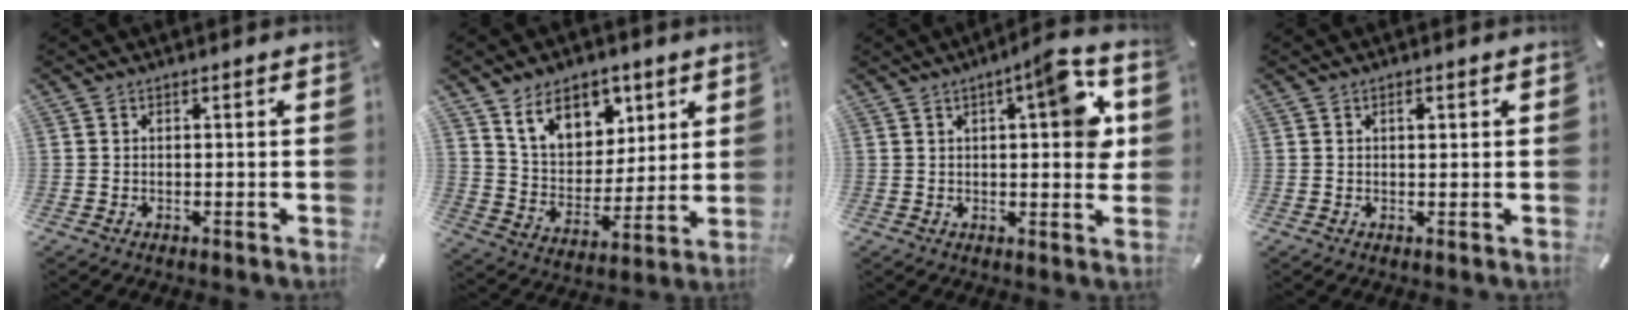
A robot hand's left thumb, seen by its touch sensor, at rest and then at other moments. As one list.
[{"total": 12.7, "force": [8.0, 8.7, 4.6], "torque": [-0.084, -0.040, 0.151]}, {"total": 10.8, "force": [3.5, 3.0, 9.7], "torque": [-0.119, -0.020, 0.048]}, {"total": 1.4, "force": [0.4, 0.7, 1.1], "torque": [-0.015, 0.000, 0.005]}]